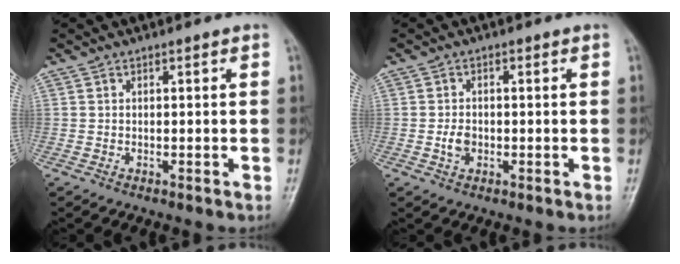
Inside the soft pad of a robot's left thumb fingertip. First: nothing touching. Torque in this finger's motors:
{"motor_torque": [0.45, 0.50, 0.67, 0.11, 0.00]}